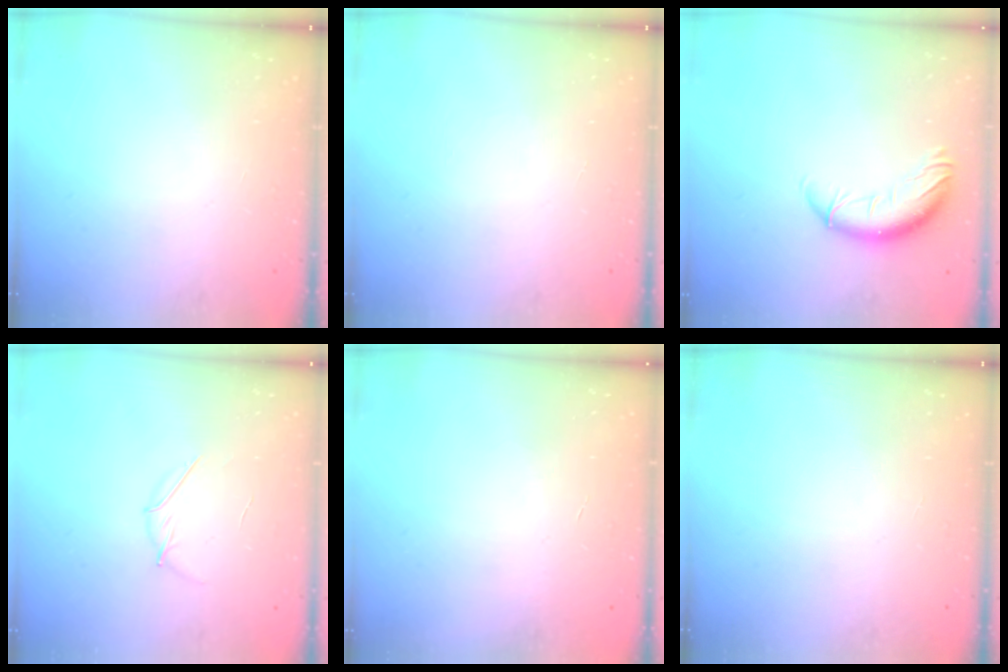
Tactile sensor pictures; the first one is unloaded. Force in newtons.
{"total": 0.0}
{"total": 10.5, "press": 10.4, "slide": 1.7}
{"total": 3.8, "press": 3.6, "slide": 1.1}
{"total": 0.6, "press": 0.6, "slide": 0.2}
{"total": 0.0}